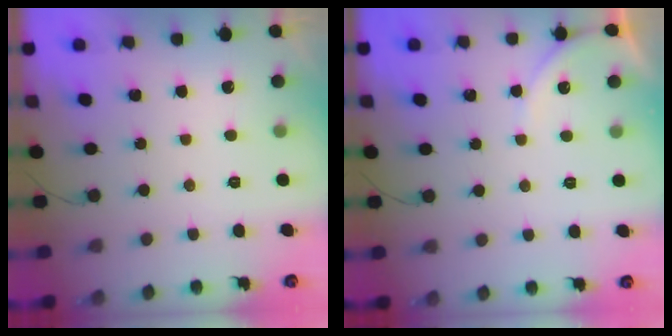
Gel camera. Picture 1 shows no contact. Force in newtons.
{"total": 5.5, "press": 5.4, "slide": 0.7}